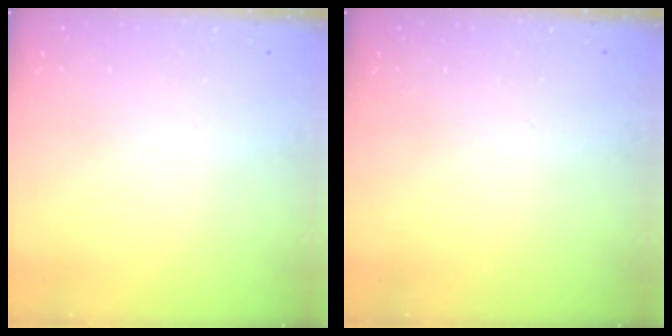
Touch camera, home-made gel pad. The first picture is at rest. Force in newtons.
{"total": 0.0}